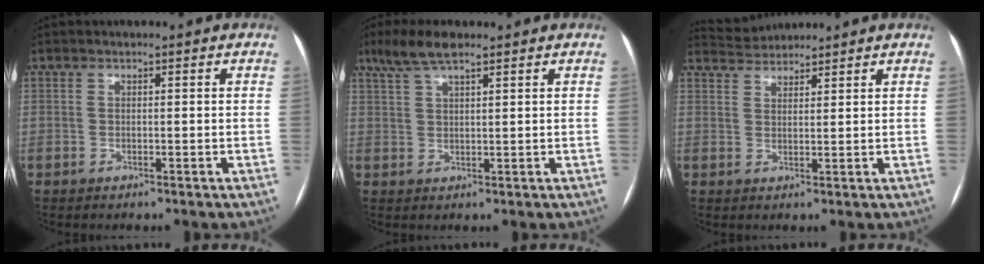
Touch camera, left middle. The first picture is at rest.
{"total": 5.4, "force": [3.9, 0.9, 3.6], "torque": [-0.079, 0.018, 0.075]}
{"total": 3.8, "force": [3.7, 0.3, -0.3], "torque": [-0.003, 0.023, 0.070]}